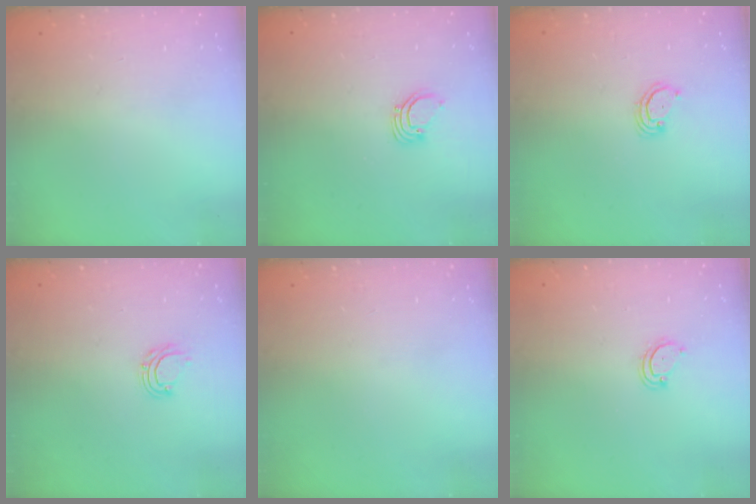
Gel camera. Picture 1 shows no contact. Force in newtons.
{"total": 2.7, "press": 2.7, "slide": 0.1}
{"total": 2.9, "press": 2.9, "slide": 0.2}
{"total": 6.2, "press": 6.1, "slide": 0.5}
{"total": 0.0}
{"total": 3.5, "press": 3.5, "slide": 0.3}